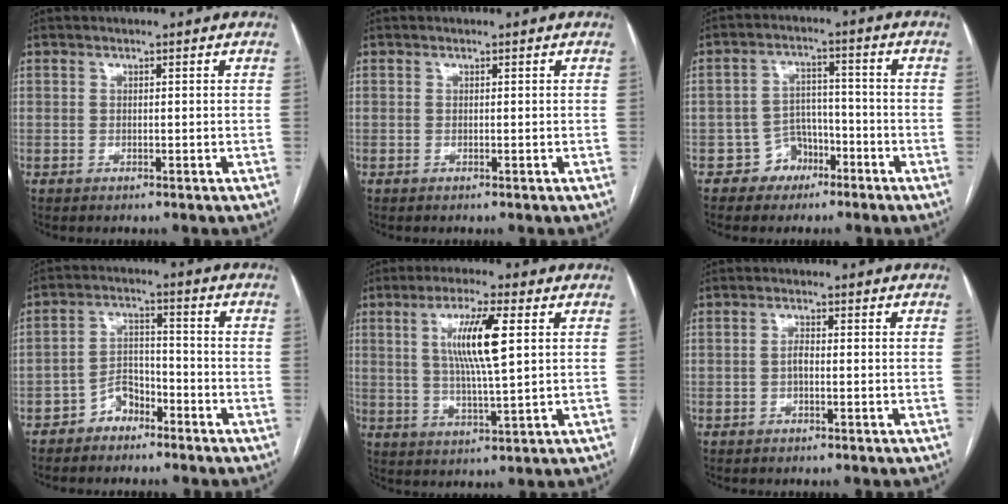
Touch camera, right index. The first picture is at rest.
{"total": 0.0}
{"total": 5.2, "force": [-3.1, 4.1, 0.7], "torque": [-0.003, 0.018, -0.045]}
{"total": 5.0, "force": [-3.5, 2.9, 2.1], "torque": [-0.033, 0.016, -0.064]}
{"total": 9.7, "force": [2.5, 0.8, 9.3], "torque": [-0.177, 0.001, 0.045]}
{"total": 1.6, "force": [-0.4, 0.5, 1.5], "torque": [-0.028, 0.003, -0.008]}